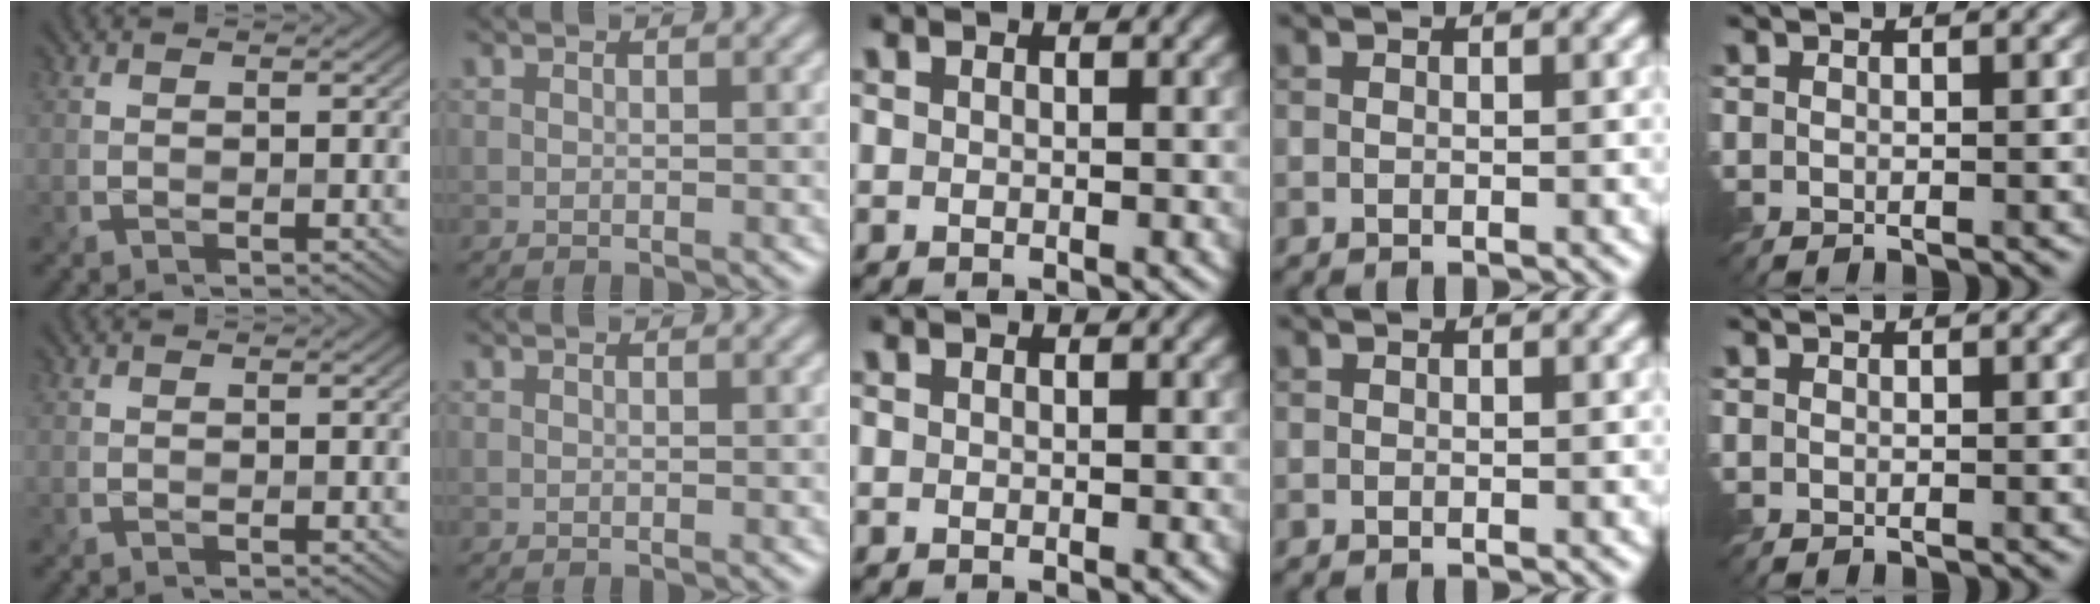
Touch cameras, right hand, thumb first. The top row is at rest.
{}